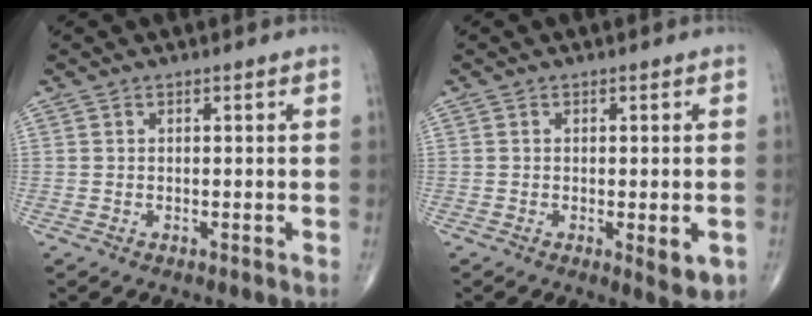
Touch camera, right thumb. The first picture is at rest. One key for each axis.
{"total": 4.4, "fx": -1.2, "fy": 1.5, "fz": 4.0, "tx": -0.049, "ty": -0.011, "tz": -0.012}